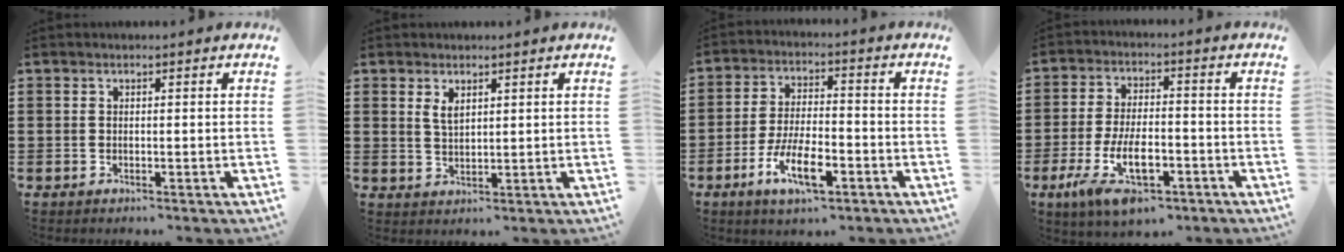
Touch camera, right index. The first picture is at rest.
{"total": 2.2, "force": [1.3, 1.1, 1.4], "torque": [-0.031, 0.003, 0.023]}
{"total": 8.7, "force": [-4.3, 2.9, 7.0], "torque": [-0.152, -0.009, -0.080]}
{"total": 10.7, "force": [-5.1, 4.4, 8.4], "torque": [-0.177, 0.001, -0.092]}